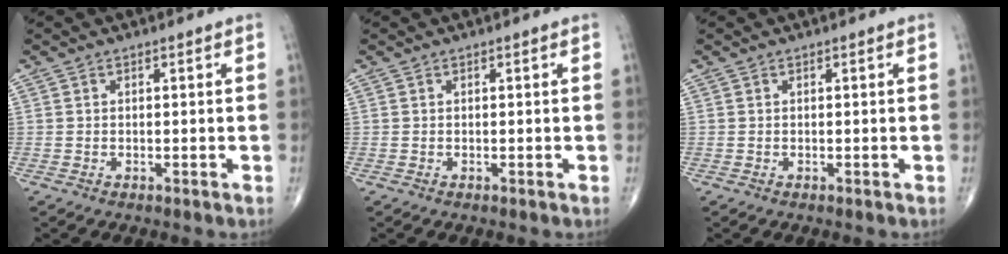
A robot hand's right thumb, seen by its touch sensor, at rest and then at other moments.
{"total": 0.0}
{"total": 0.0}